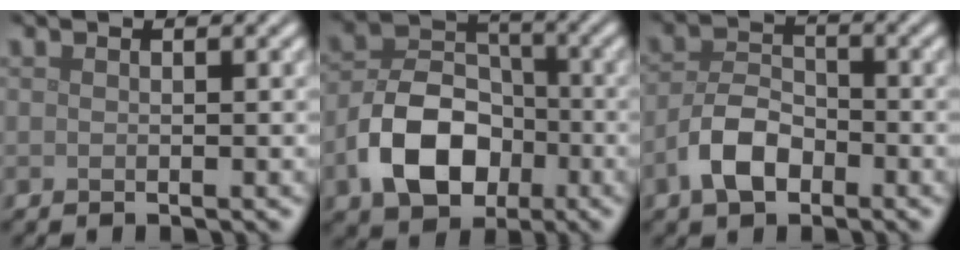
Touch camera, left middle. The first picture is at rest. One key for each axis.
{"total": 7.8, "fx": -2.9, "fy": 5.4, "fz": 4.8, "tx": -0.087, "ty": 0.001, "tz": -0.057}
{"total": 4.3, "fx": -2.2, "fy": 2.5, "fz": 2.7, "tx": -0.048, "ty": 0.006, "tz": -0.047}